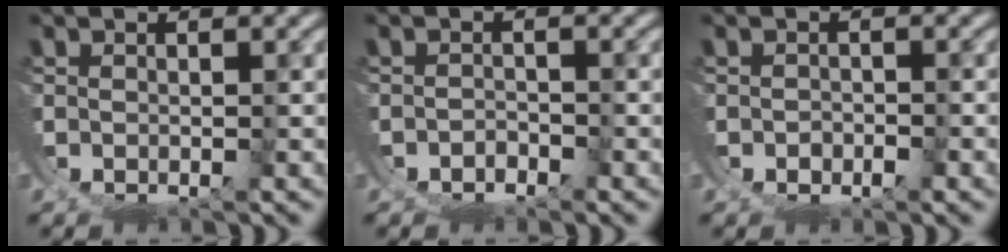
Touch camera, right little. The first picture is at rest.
{"total": 2.8, "force": [-1.5, 2.3, -0.5], "torque": [-0.016, -0.019, -0.022]}
{"total": 0.6, "force": [0.2, 0.2, -0.5], "torque": [0.009, -0.002, 0.000]}